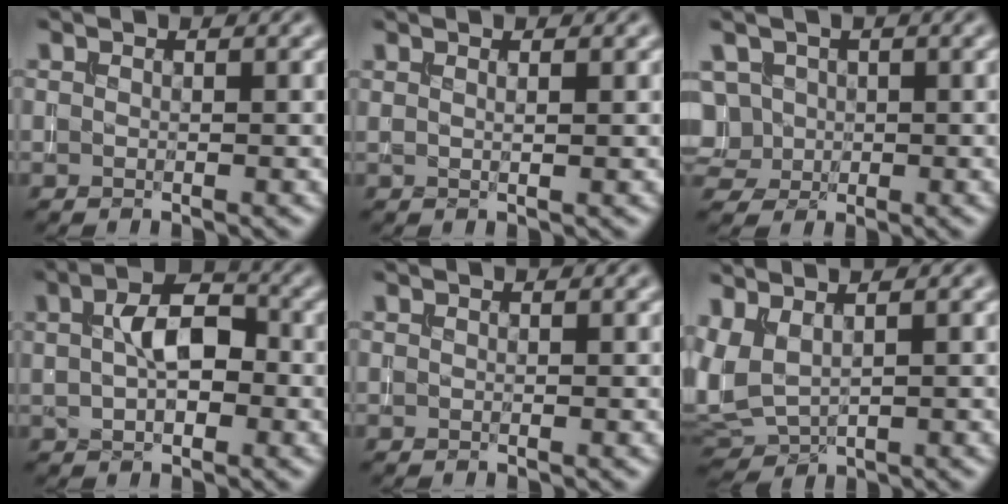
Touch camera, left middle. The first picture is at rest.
{"total": 1.5, "force": [0.8, 0.7, 1.1], "torque": [0.000, 0.002, -0.003]}
{"total": 4.1, "force": [0.6, 3.7, 1.5], "torque": [-0.038, 0.024, 0.011]}
{"total": 4.7, "force": [0.6, 2.6, 3.9], "torque": [-0.063, 0.011, 0.002]}
{"total": 0.0}
{"total": 3.9, "force": [1.7, 1.8, 3.0], "torque": [-0.082, 0.013, 0.037]}